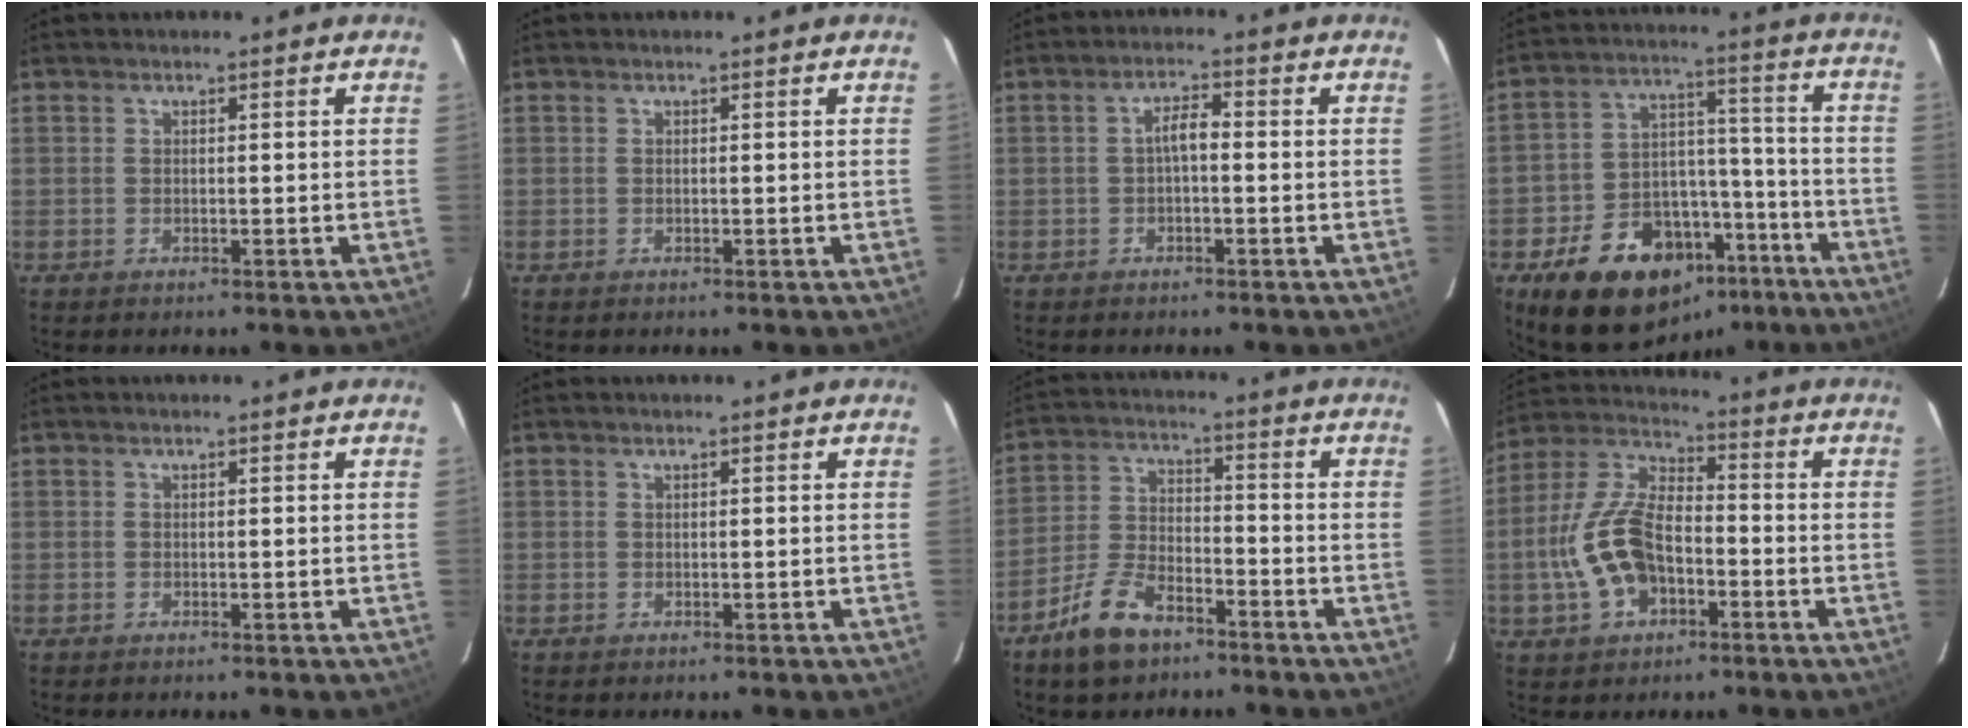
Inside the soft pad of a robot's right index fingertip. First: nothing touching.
{"total": 0.0}
{"total": 2.8, "force": [-0.5, 1.0, 2.6], "torque": [-0.050, 0.011, -0.007]}
{"total": 19.6, "force": [-12.9, 12.0, 8.8], "torque": [-0.178, 0.050, -0.173]}
{"total": 0.0}
{"total": 0.0}
{"total": 10.0, "force": [-6.9, 4.6, 5.5], "torque": [-0.124, 0.003, -0.130]}
{"total": 13.5, "force": [-3.7, 7.7, 10.4], "torque": [-0.230, 0.011, -0.067]}